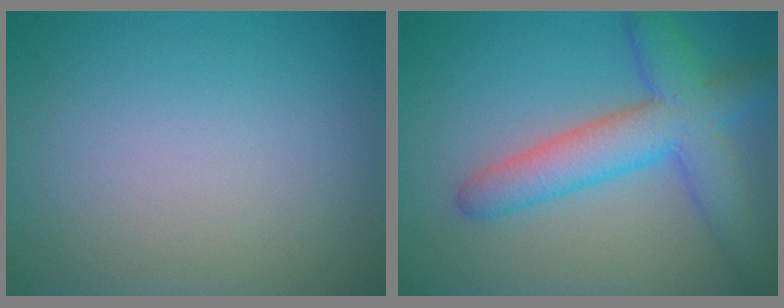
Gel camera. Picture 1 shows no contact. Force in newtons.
{"total": 6.8, "press": 6.8, "slide": 0.1}